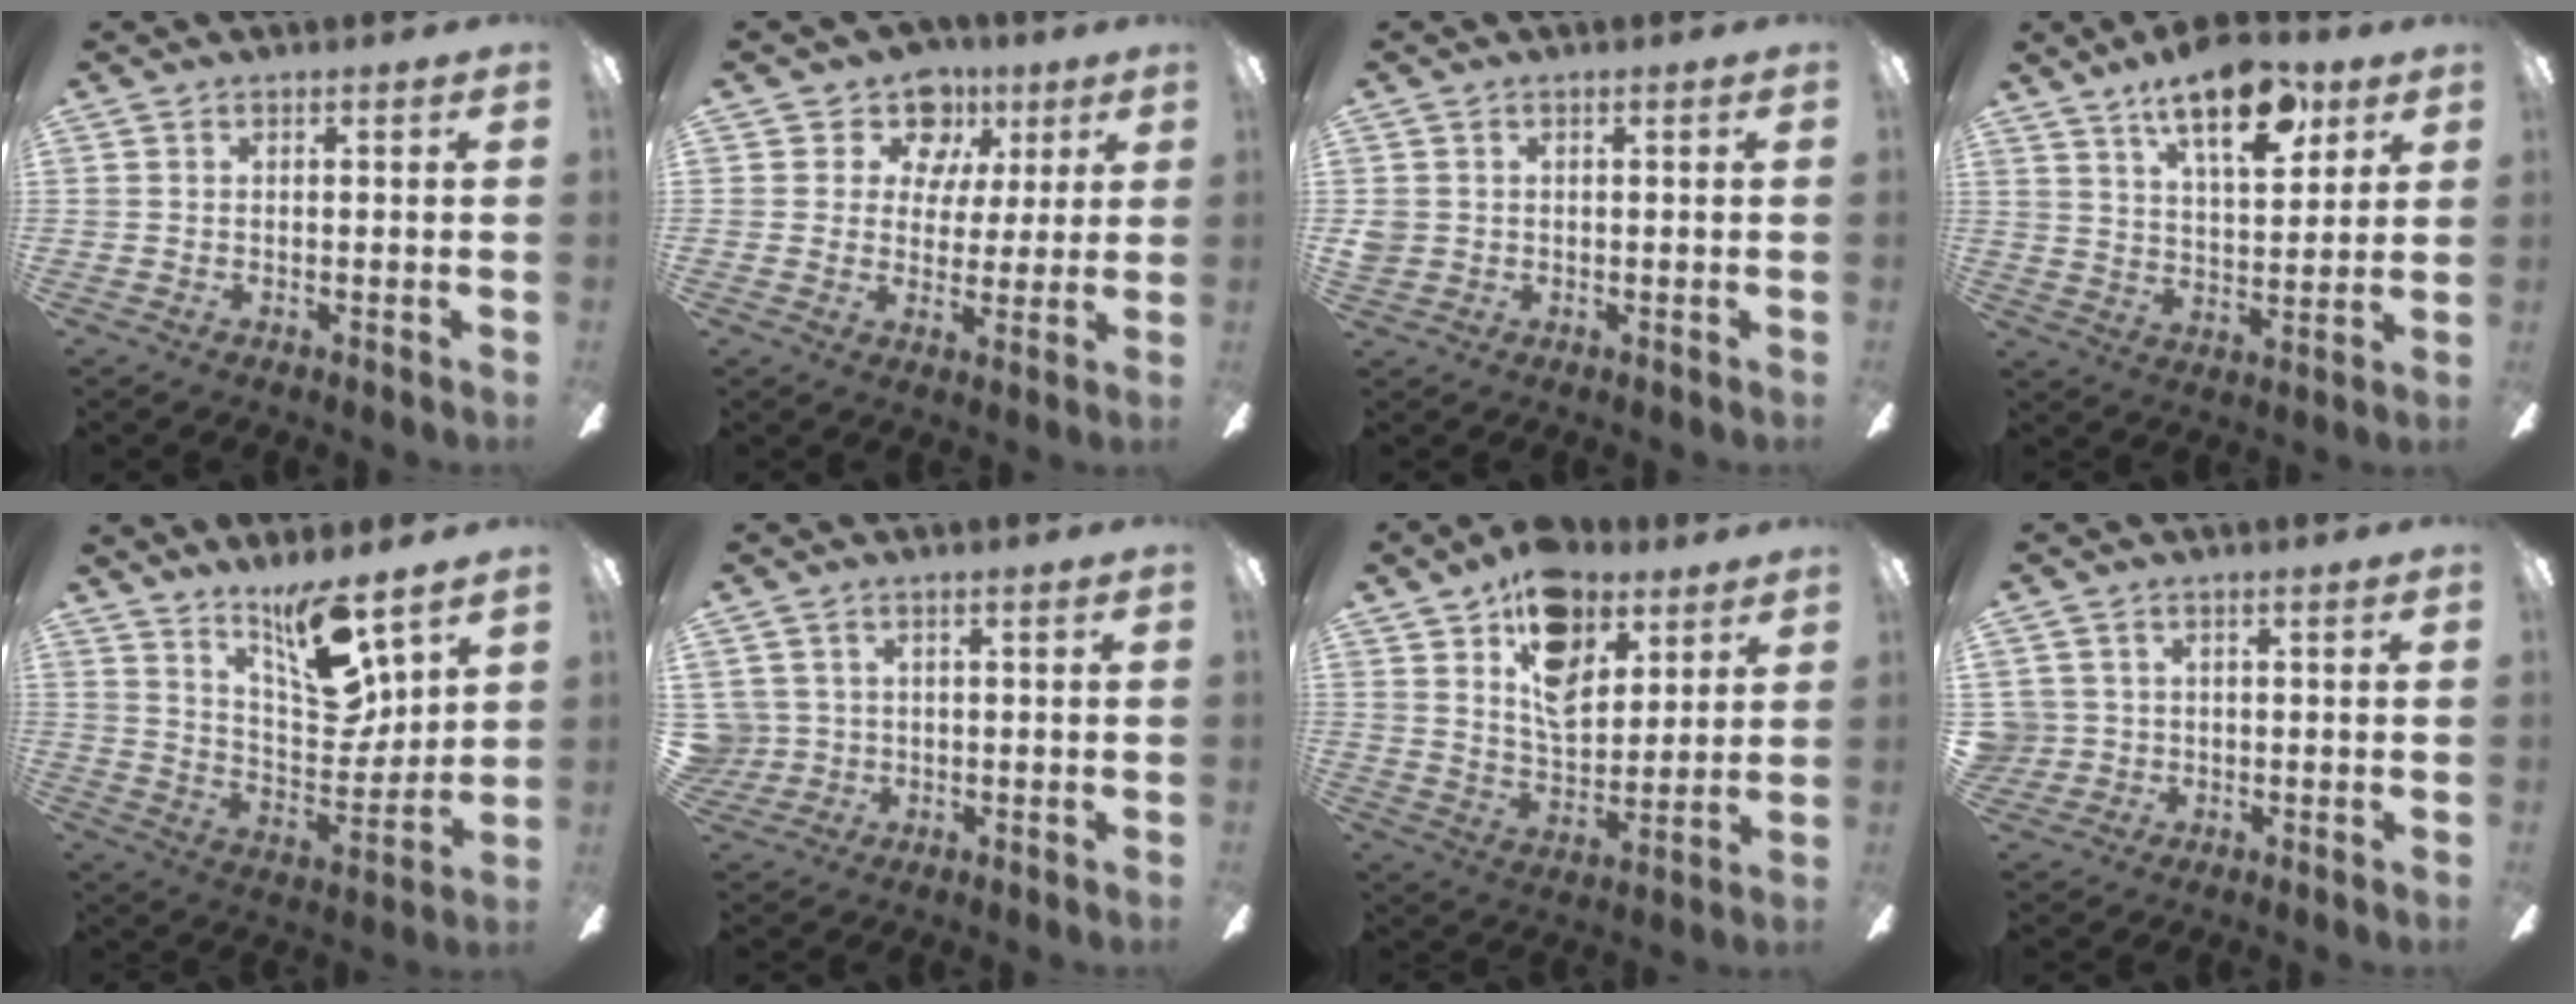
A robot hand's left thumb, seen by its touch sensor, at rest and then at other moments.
{"total": 10.6, "force": [5.8, 7.9, 3.9], "torque": [-0.061, -0.024, 0.107]}
{"total": 2.3, "force": [0.3, 2.1, 0.7], "torque": [-0.015, 0.004, 0.006]}
{"total": 15.7, "force": [10.2, 6.4, 10.0], "torque": [-0.157, -0.043, 0.170]}
{"total": 15.3, "force": [11.1, 4.7, 9.4], "torque": [-0.146, -0.078, 0.191]}
{"total": 4.0, "force": [1.1, 3.9, 0.3], "torque": [-0.026, 0.010, 0.022]}
{"total": 16.2, "force": [9.6, 9.4, 8.9], "torque": [-0.139, -0.039, 0.173]}
{"total": 3.4, "force": [0.7, 3.3, 0.2], "torque": [-0.023, 0.007, 0.013]}